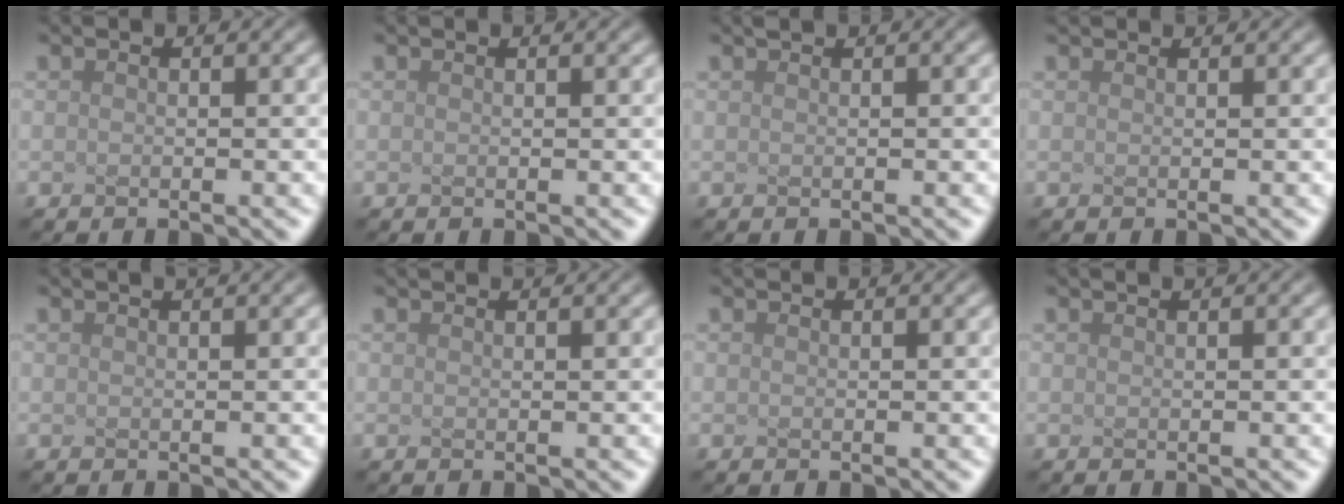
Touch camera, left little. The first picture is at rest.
{"total": 0.5, "force": [0.4, 0.2, 0.3], "torque": [-0.001, 0.002, 0.002]}
{"total": 0.8, "force": [0.6, 0.2, 0.5], "torque": [-0.005, 0.000, 0.004]}
{"total": 1.2, "force": [1.1, 0.2, 0.3], "torque": [-0.006, 0.002, 0.006]}
{"total": 2.0, "force": [1.3, 0.8, 1.2], "torque": [0.004, 0.009, -0.009]}
{"total": 1.5, "force": [1.4, 0.3, 0.5], "torque": [-0.004, 0.005, 0.005]}
{"total": 0.7, "force": [0.7, 0.2, 0.2], "torque": [-0.001, -0.002, 0.002]}
{"total": 1.4, "force": [1.0, 0.5, 0.8], "torque": [0.000, 0.005, -0.006]}